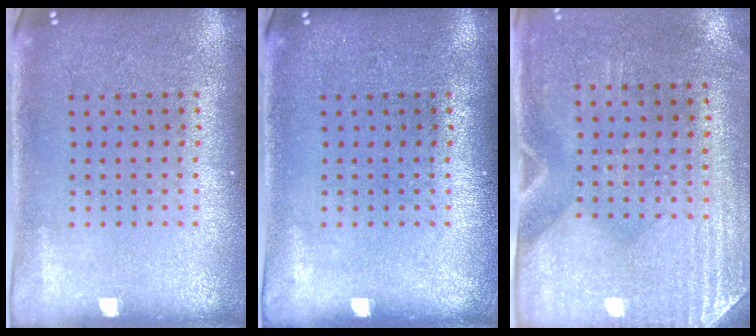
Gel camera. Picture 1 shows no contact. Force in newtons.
{"total": 0.0}
{"total": 2.9, "press": 2.5, "slide": 1.4}